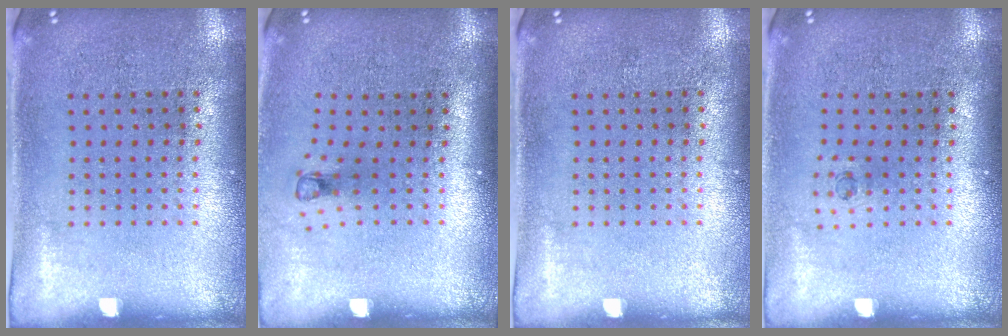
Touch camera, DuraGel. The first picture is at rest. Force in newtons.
{"total": 0.8, "press": 0.4, "slide": 0.7}
{"total": 0.0}
{"total": 0.5, "press": 0.2, "slide": 0.4}